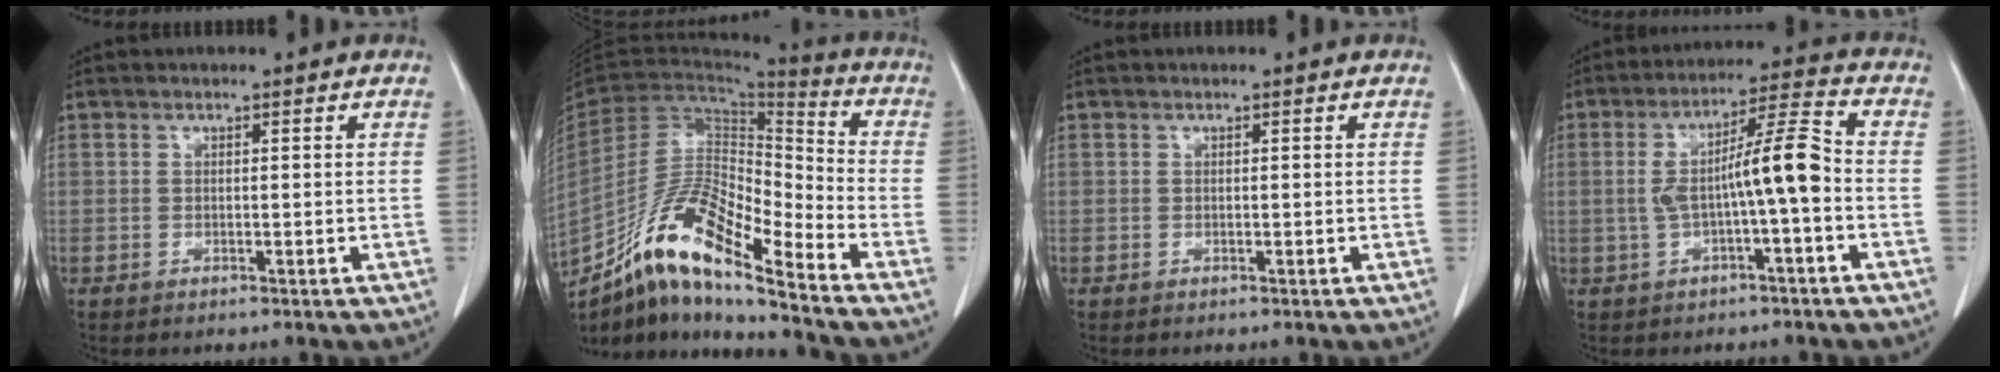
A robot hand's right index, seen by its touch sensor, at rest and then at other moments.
{"total": 16.5, "force": [-12.2, 1.9, 10.9], "torque": [-0.203, 0.012, -0.222]}
{"total": 0.0}
{"total": 8.9, "force": [-1.1, 0.5, 8.9], "torque": [-0.156, 0.029, -0.020]}